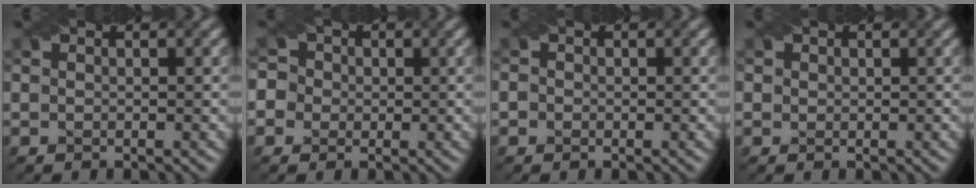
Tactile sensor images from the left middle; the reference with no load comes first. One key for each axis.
{"total": 6.6, "fx": 0.2, "fy": 6.2, "fz": 2.1, "tx": -0.042, "ty": 0.033, "tz": -0.028}
{"total": 0.8, "fx": -0.3, "fy": 0.8, "fz": 0.0, "tx": 0.009, "ty": 0.003, "tz": -0.011}
{"total": 0.8, "fx": 0.3, "fy": 0.7, "fz": 0.2, "tx": -0.001, "ty": 0.002, "tz": 0.007}